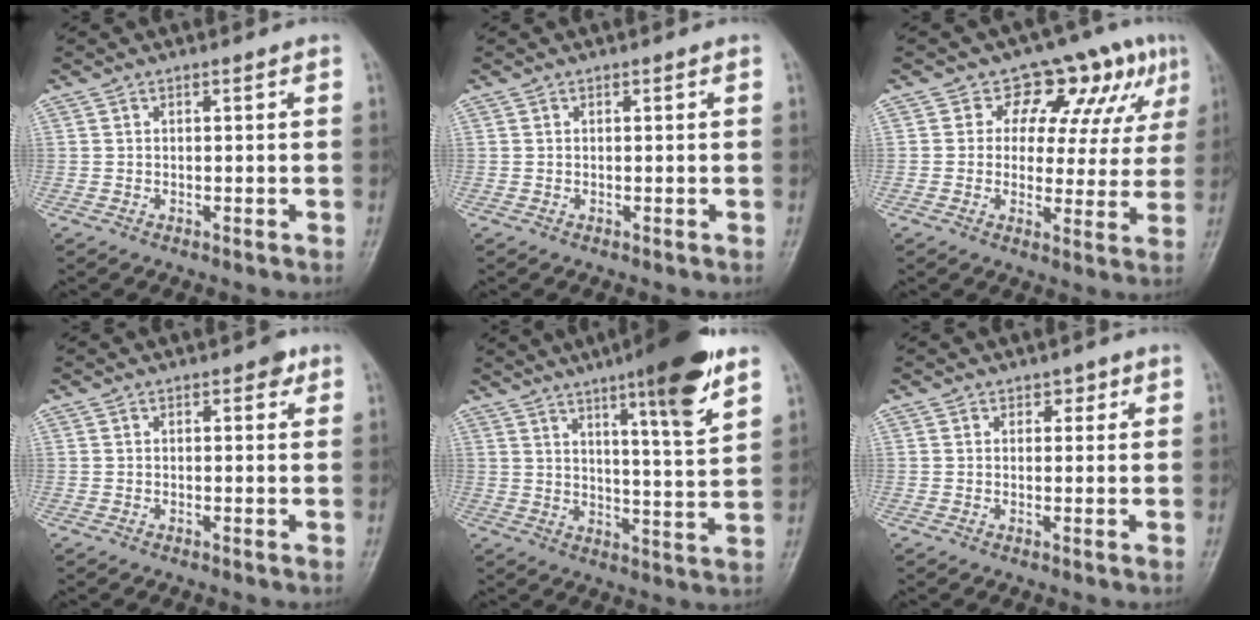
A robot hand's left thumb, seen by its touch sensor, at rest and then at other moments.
{"total": 0.0}
{"total": 12.0, "force": [6.2, 7.4, 7.2], "torque": [-0.043, -0.018, 0.074]}
{"total": 1.6, "force": [0.8, 1.0, 1.0], "torque": [-0.001, 0.000, 0.007]}
{"total": 14.7, "force": [8.7, 1.8, 11.7], "torque": [-0.166, -0.047, 0.131]}
{"total": 1.5, "force": [0.8, 1.1, 0.6], "torque": [0.010, -0.003, 0.008]}